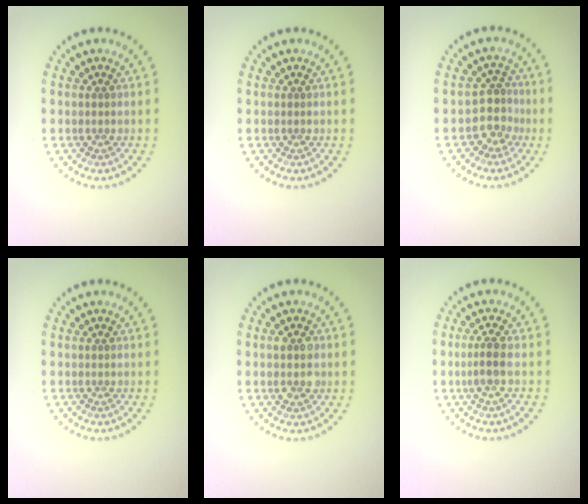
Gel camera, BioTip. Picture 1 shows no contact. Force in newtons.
{"total": 0.0}
{"total": 2.8, "press": 2.2, "slide": 1.7}
{"total": 0.0}
{"total": 2.6, "press": 2.6, "slide": 0.2}
{"total": 1.9, "press": 1.6, "slide": 1.1}